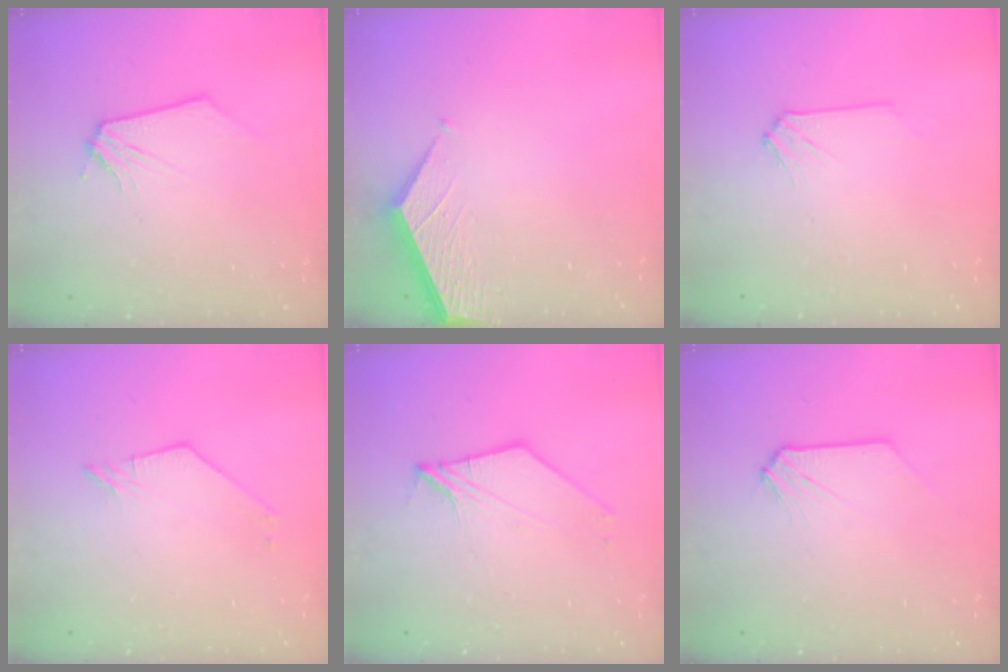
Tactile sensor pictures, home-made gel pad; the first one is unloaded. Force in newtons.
{"total": 3.6, "press": 3.6, "slide": 0.2}
{"total": 0.0}
{"total": 2.1, "press": 2.1, "slide": 0.1}
{"total": 6.7, "press": 6.6, "slide": 1.2}
{"total": 0.0}